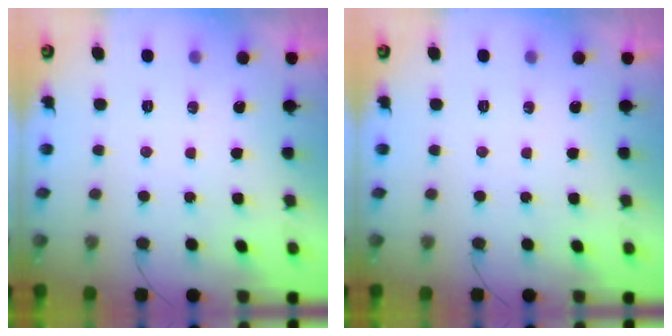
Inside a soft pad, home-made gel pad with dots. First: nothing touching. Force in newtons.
{"total": 0.0}